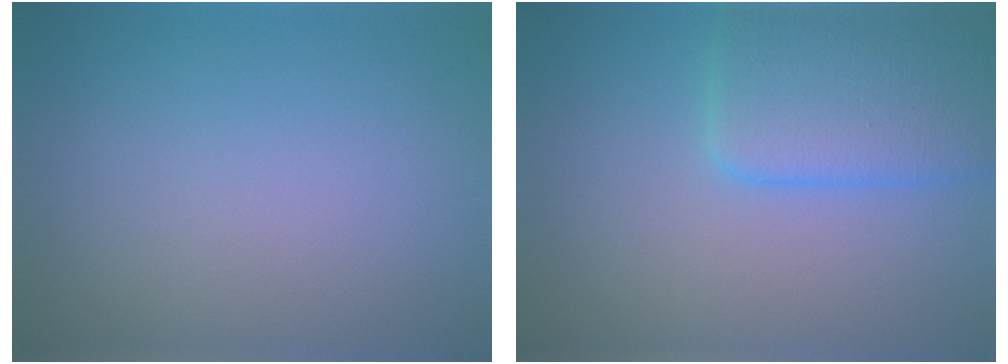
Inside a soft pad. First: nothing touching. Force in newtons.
{"total": 4.8, "press": 4.8, "slide": 0.2}